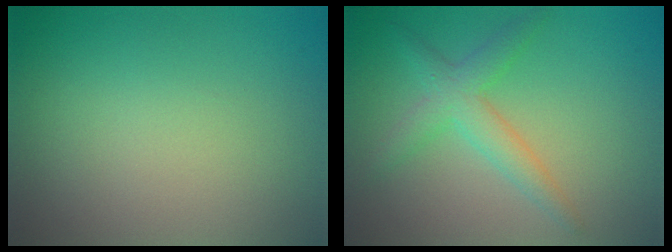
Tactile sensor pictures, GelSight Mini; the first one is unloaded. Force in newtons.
{"total": 3.3, "press": 3.3, "slide": 0.1}